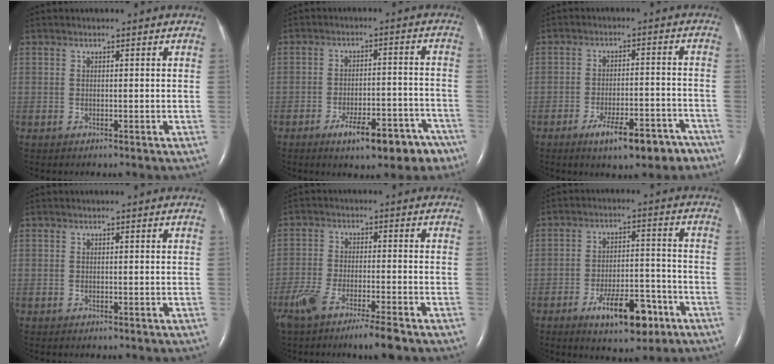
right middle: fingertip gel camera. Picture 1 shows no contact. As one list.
[{"total": 10.0, "force": [-6.7, 3.2, 6.7], "torque": [-0.086, 0.011, -0.095]}, {"total": 9.0, "force": [-6.2, 2.4, 6.1], "torque": [-0.089, 0.001, -0.090]}, {"total": 0.0}, {"total": 9.1, "force": [-6.4, 0.8, 6.4], "torque": [-0.120, -0.017, -0.110]}, {"total": 10.0, "force": [-5.6, 3.5, 7.5], "torque": [-0.125, 0.002, -0.084]}]